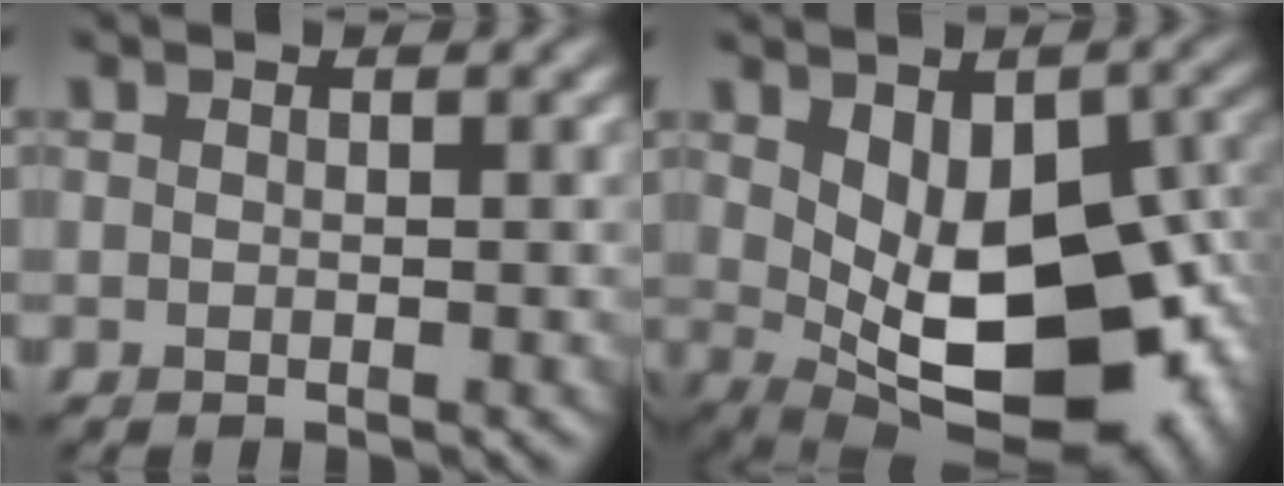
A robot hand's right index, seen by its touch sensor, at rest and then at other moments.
{"total": 14.4, "force": [-0.9, 8.1, 11.9], "torque": [-0.161, -0.030, 0.014]}